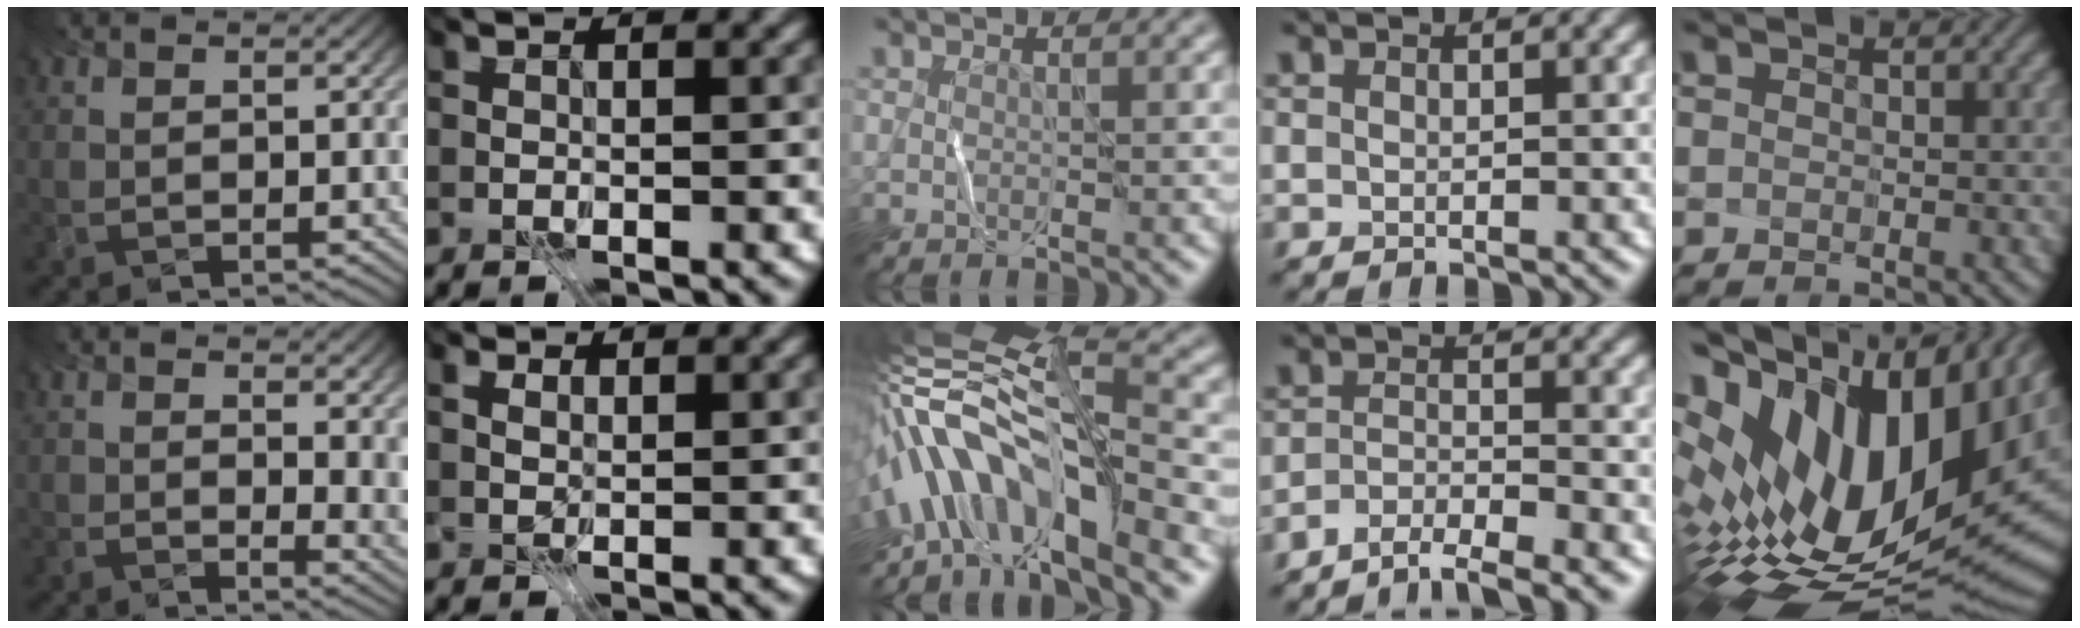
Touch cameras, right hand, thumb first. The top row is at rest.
{"thumb": {"total": 7.4, "force": [3.1, 2.9, 6.1], "torque": [-0.095, 0.007, 0.044]}, "index": {"total": 1.3, "force": [0.5, 1.0, 0.7], "torque": [-0.025, -0.004, 0.015]}, "middle": {"total": 10.7, "force": [-5.3, 3.3, 8.7], "torque": [-0.151, 0.034, -0.091]}, "ring": {"total": 3.2, "force": [-2.8, 0.5, 1.5], "torque": [-0.025, 0.002, -0.057]}, "little": {"total": 18.0, "force": [3.5, 8.8, 15.3], "torque": [-0.278, -0.030, 0.100]}}